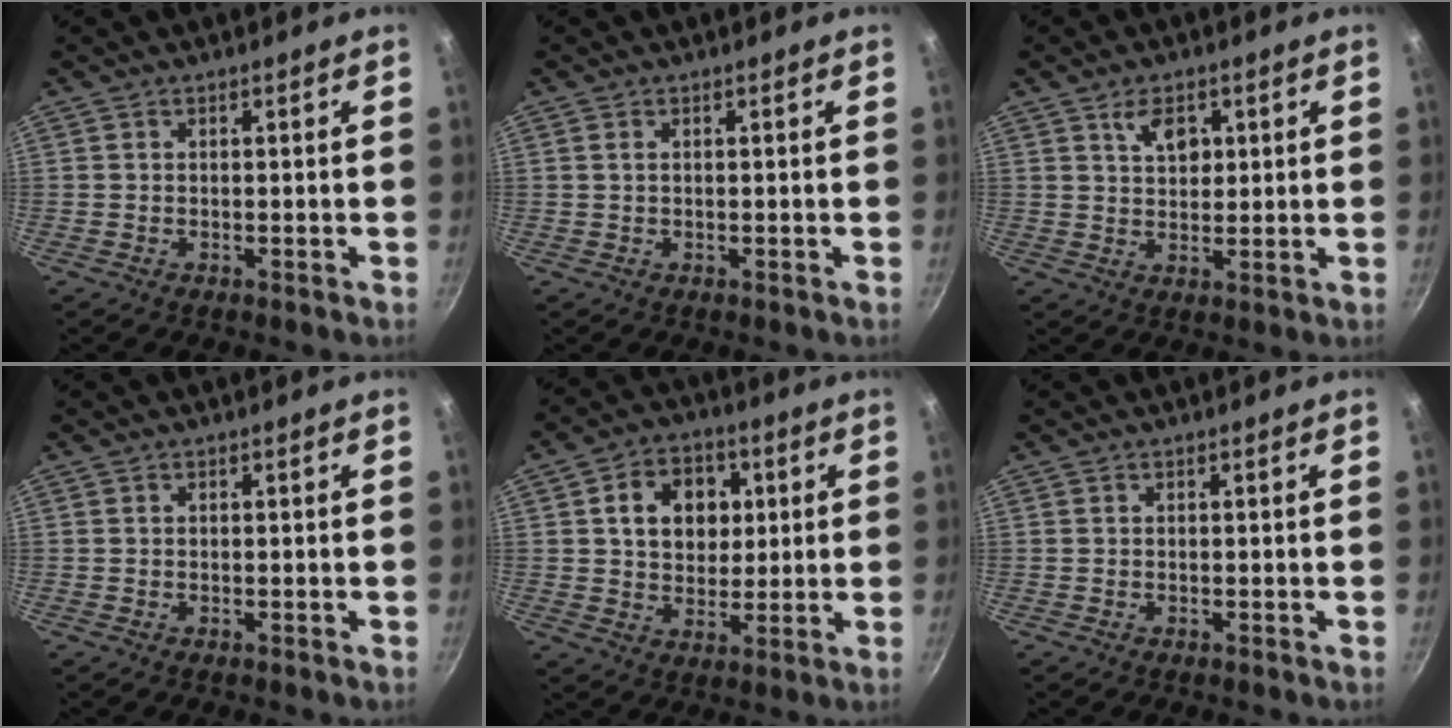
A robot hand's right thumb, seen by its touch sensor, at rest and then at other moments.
{"total": 0.6, "force": [0.2, 0.4, 0.5], "torque": [-0.009, 0.000, 0.004]}
{"total": 5.3, "force": [2.3, 3.4, 3.4], "torque": [-0.040, -0.010, 0.040]}
{"total": 0.0}
{"total": 11.5, "force": [2.7, 9.0, 6.6], "torque": [-0.073, 0.003, 0.040]}
{"total": 0.0}